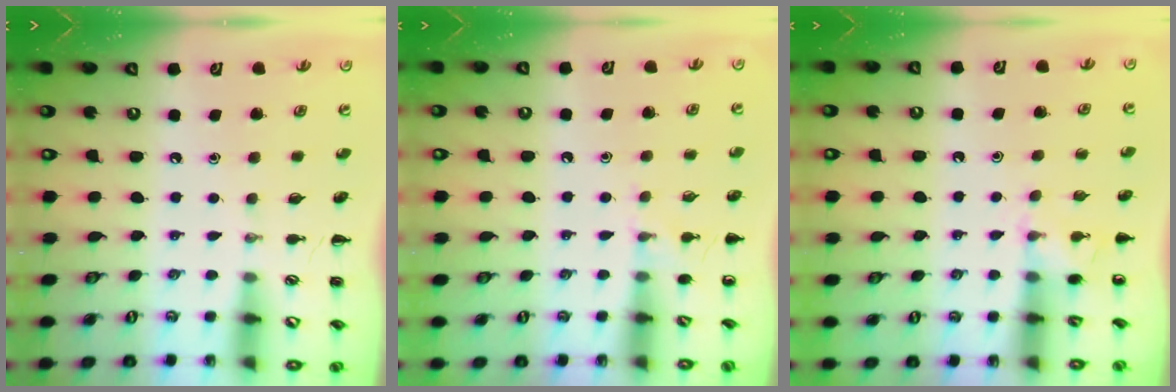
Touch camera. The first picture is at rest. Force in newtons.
{"total": 5.9, "press": 5.5, "slide": 2.0}
{"total": 5.3, "press": 5.0, "slide": 1.5}